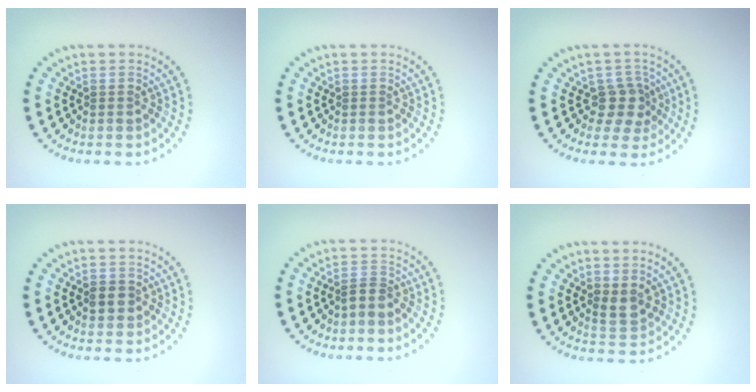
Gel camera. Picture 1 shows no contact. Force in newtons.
{"total": 0.0}
{"total": 2.5, "press": 2.0, "slide": 1.5}
{"total": 1.7, "press": 1.7, "slide": 0.5}
{"total": 1.7, "press": 1.2, "slide": 1.2}
{"total": 1.6, "press": 1.5, "slide": 0.7}